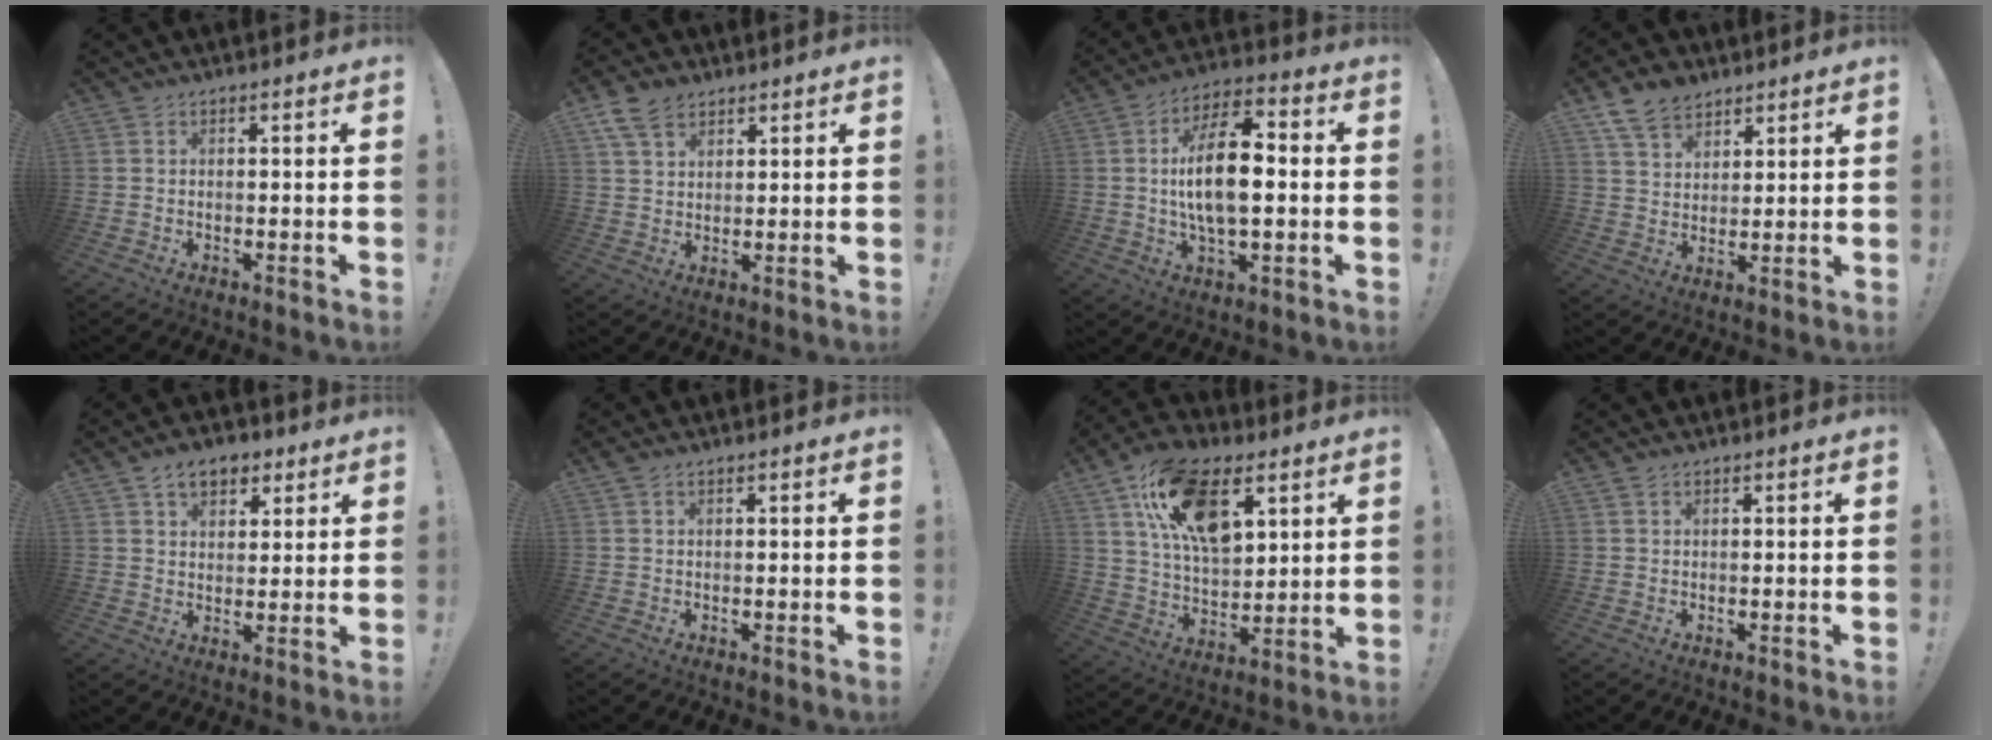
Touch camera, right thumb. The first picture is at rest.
{"total": 8.0, "force": [4.8, 5.2, 3.8], "torque": [-0.079, -0.007, 0.097]}
{"total": 15.5, "force": [0.2, 7.2, 13.8], "torque": [-0.244, 0.011, -0.003]}
{"total": 9.4, "force": [6.7, 5.7, 3.3], "torque": [-0.064, -0.030, 0.131]}
{"total": 8.2, "force": [4.4, 5.6, 3.9], "torque": [-0.053, -0.009, 0.083]}
{"total": 0.8, "force": [0.5, 0.4, 0.4], "torque": [-0.018, 0.006, 0.011]}
{"total": 19.4, "force": [9.1, 10.7, 13.4], "torque": [-0.230, -0.029, 0.162]}
{"total": 0.7, "force": [0.5, 0.5, 0.2], "torque": [-0.004, 0.000, 0.010]}